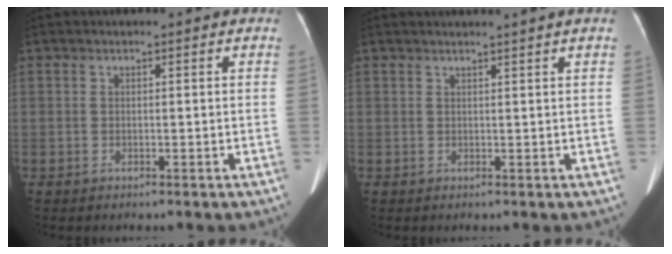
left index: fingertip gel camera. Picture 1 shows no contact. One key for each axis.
{"total": 2.7, "fx": 2.3, "fy": -0.8, "fz": 1.2, "tx": -0.015, "ty": 0.009, "tz": 0.035}